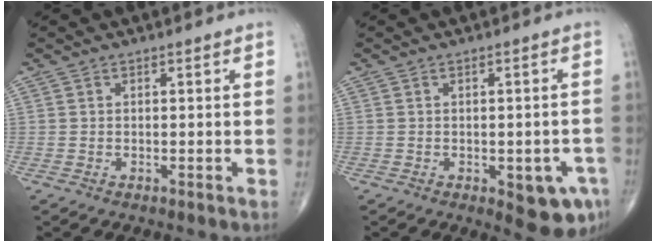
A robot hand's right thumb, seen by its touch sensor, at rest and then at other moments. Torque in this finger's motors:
{"motor_torque": [1.21, 1.27, 0.78, -0.56, 0.16]}